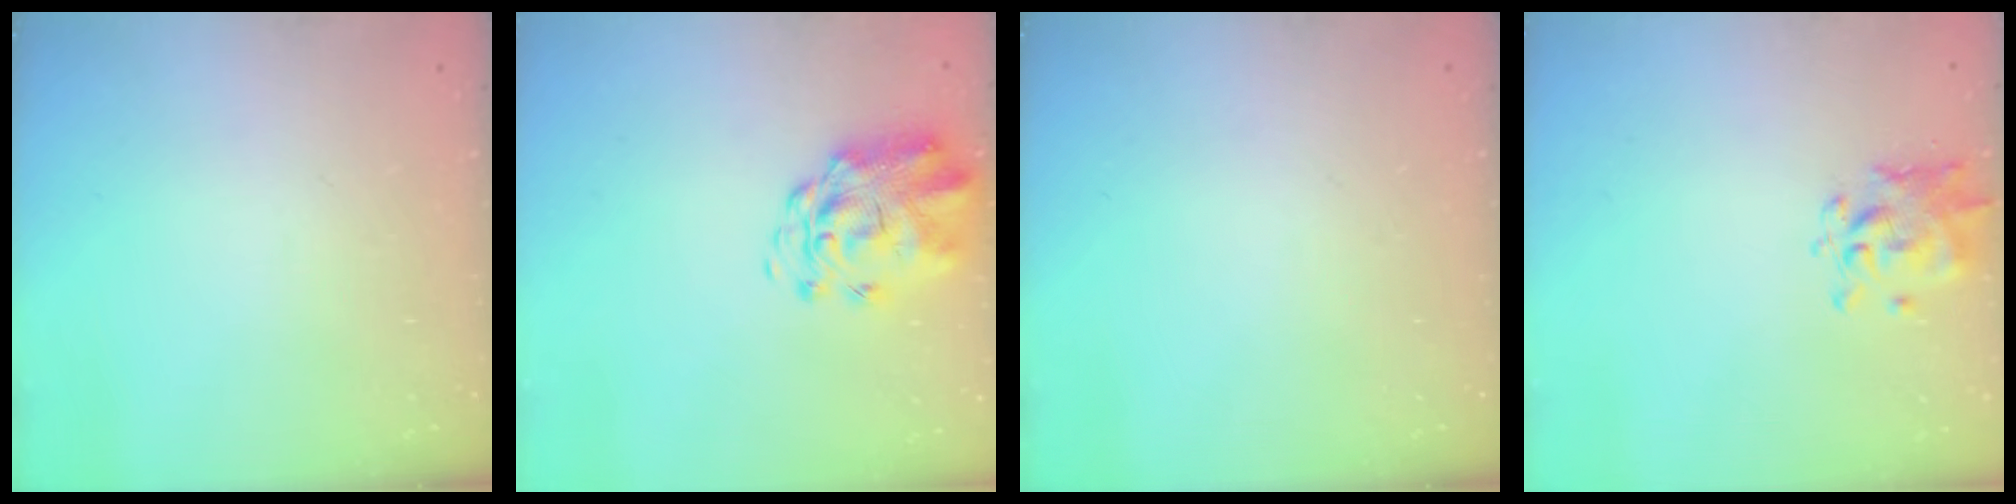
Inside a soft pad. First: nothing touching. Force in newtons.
{"total": 3.9, "press": 3.6, "slide": 1.5}
{"total": 0.0}
{"total": 1.3, "press": 1.2, "slide": 0.4}